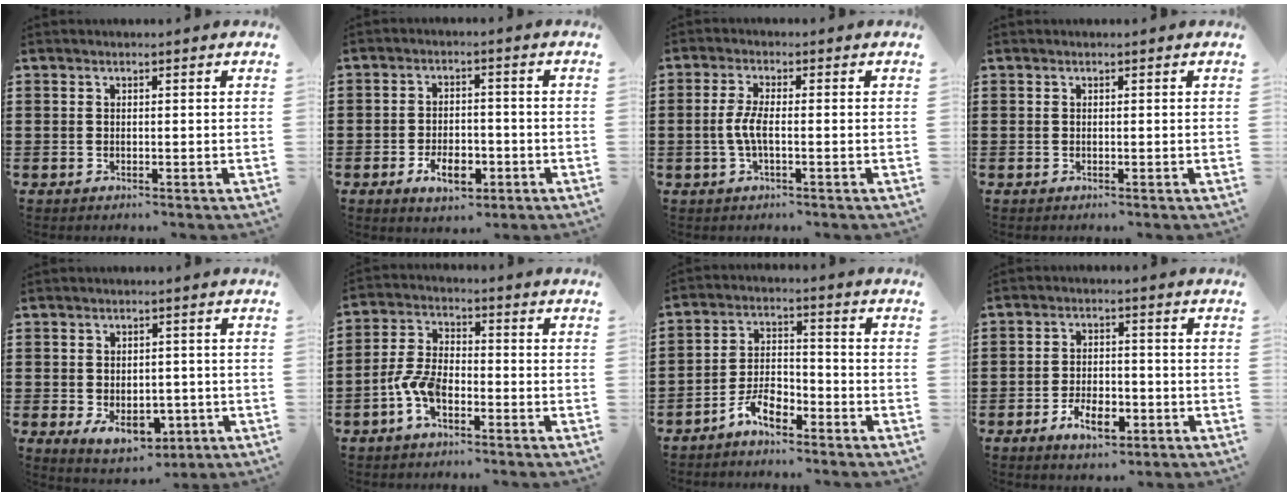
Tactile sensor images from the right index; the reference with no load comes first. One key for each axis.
{"total": 5.8, "fx": -2.7, "fy": 2.9, "fz": 4.3, "tx": -0.076, "ty": 0.000, "tz": -0.051}
{"total": 4.1, "fx": -0.8, "fy": 1.1, "fz": 3.8, "tx": -0.098, "ty": -0.007, "tz": -0.024}
{"total": 0.0}
{"total": 5.3, "fx": -1.8, "fy": 3.2, "fz": 3.8, "tx": -0.056, "ty": 0.001, "tz": -0.034}
{"total": 6.3, "fx": -3.0, "fy": 3.0, "fz": 4.7, "tx": -0.122, "ty": -0.003, "tz": -0.063}
{"total": 5.8, "fx": -4.2, "fy": 2.2, "fz": 3.3, "tx": -0.075, "ty": 0.008, "tz": -0.084}
{"total": 5.8, "fx": -3.1, "fy": 2.6, "fz": 4.2, "tx": -0.080, "ty": 0.003, "tz": -0.056}